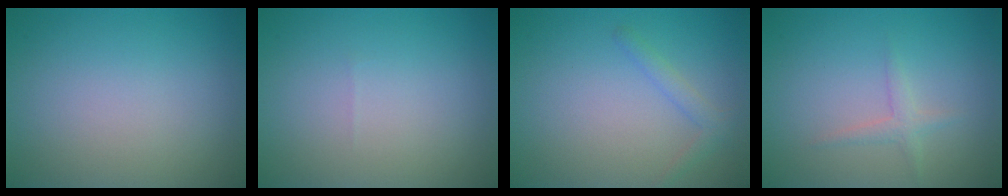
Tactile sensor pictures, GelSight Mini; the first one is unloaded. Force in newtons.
{"total": 0.0}
{"total": 1.4, "press": 1.4, "slide": 0.1}
{"total": 1.3, "press": 1.3, "slide": 0.1}